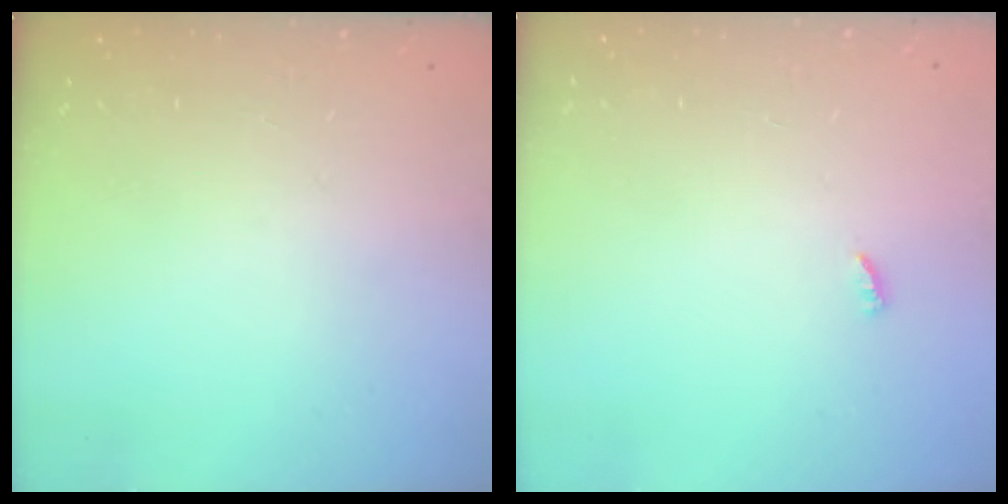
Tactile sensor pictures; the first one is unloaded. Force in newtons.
{"total": 1.9, "press": 1.9, "slide": 0.3}